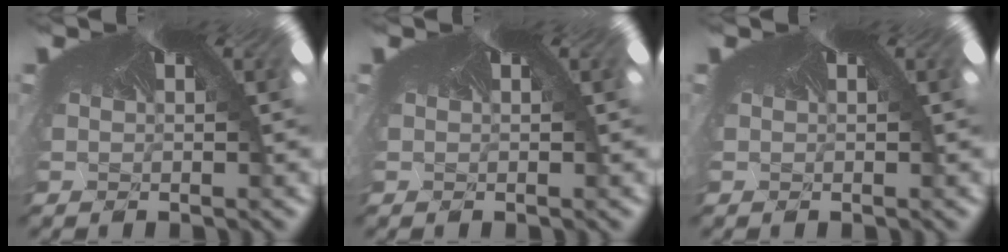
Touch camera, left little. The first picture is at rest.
{"total": 0.0}
{"total": 0.0}